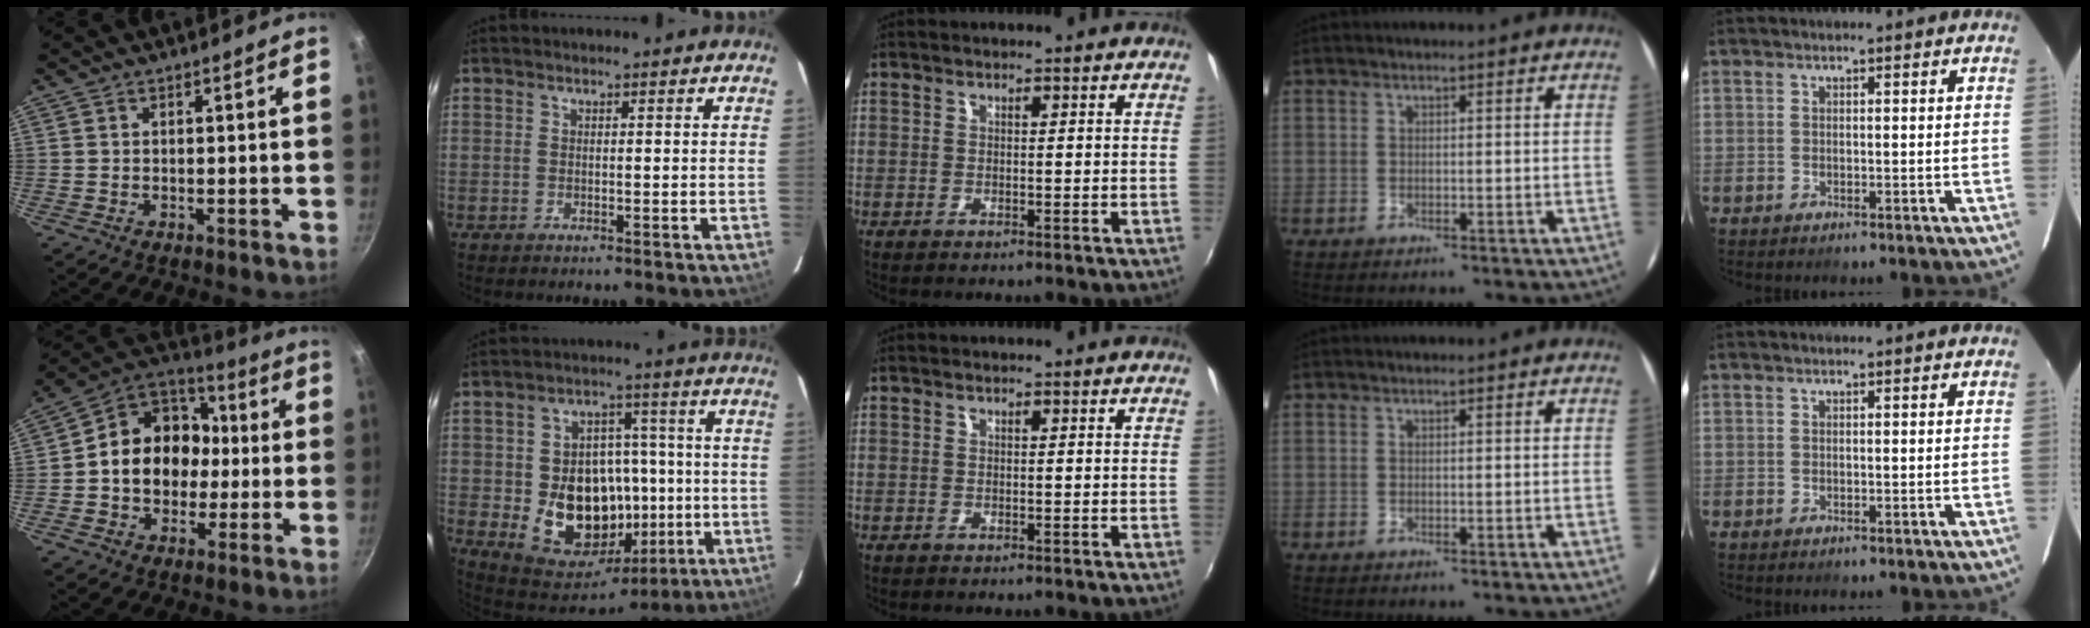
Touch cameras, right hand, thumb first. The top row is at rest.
{"thumb": {"total": 17.1, "force": [-0.3, 14.0, 9.8], "torque": [-0.122, 0.043, -0.019]}, "index": {"total": 18.7, "force": [-3.1, 15.0, 10.7], "torque": [-0.225, 0.023, -0.018]}}